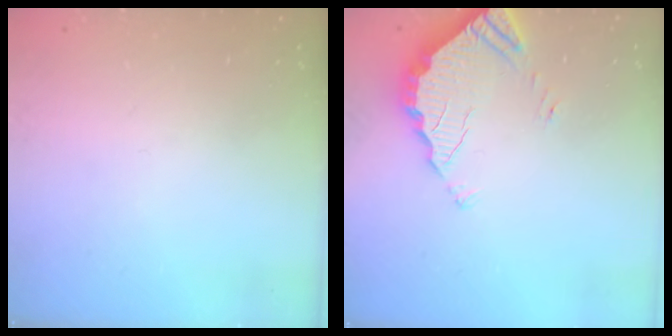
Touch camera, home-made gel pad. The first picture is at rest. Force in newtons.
{"total": 3.5, "press": 3.5, "slide": 0.2}